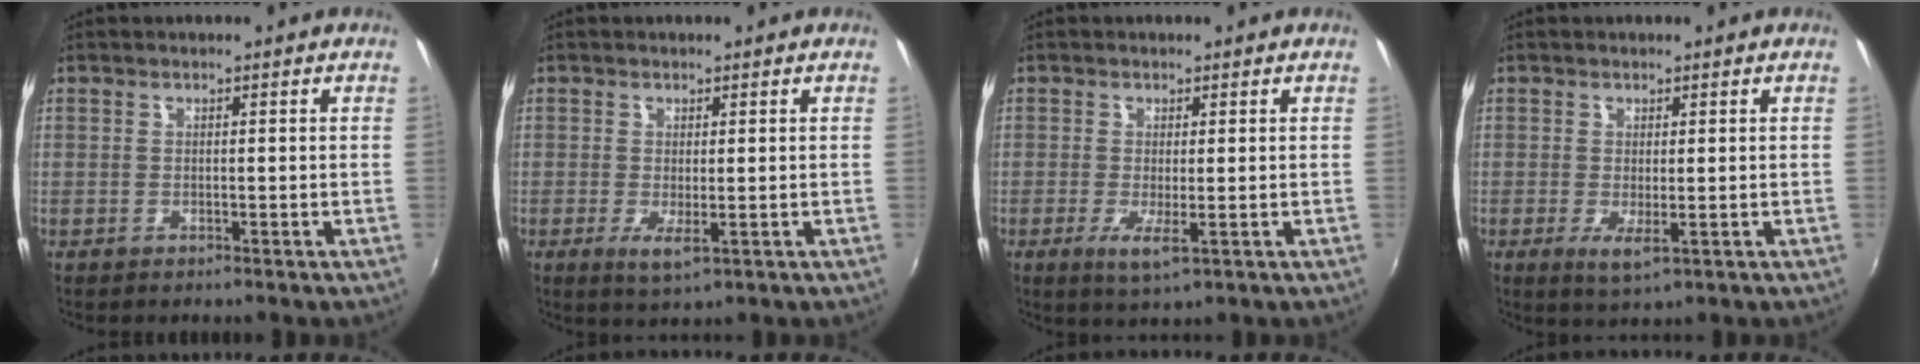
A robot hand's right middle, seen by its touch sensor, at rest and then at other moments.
{"total": 3.2, "force": [-0.6, 0.8, 3.0], "torque": [-0.055, -0.014, -0.008]}
{"total": 3.7, "force": [-0.9, 0.5, 3.5], "torque": [-0.072, -0.015, -0.016]}
{"total": 3.2, "force": [-0.5, 0.8, 3.0], "torque": [-0.055, -0.014, -0.007]}